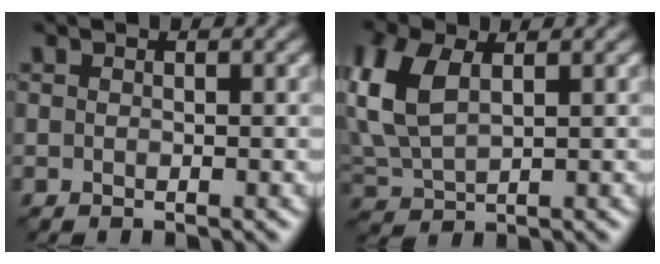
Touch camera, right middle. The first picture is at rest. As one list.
[{"total": 5.6, "force": [1.7, 3.0, 4.3], "torque": [-0.118, 0.008, 0.037]}]